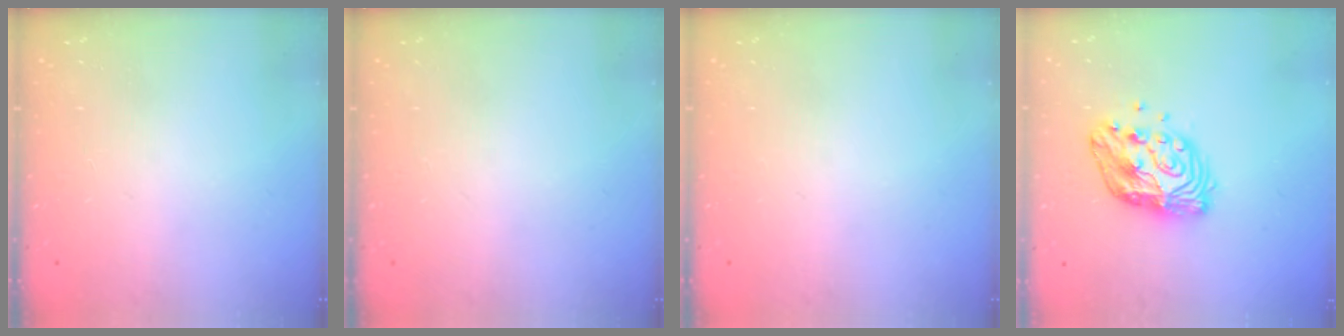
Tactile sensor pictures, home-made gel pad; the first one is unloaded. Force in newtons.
{"total": 0.0}
{"total": 0.0}
{"total": 12.7, "press": 12.6, "slide": 1.0}